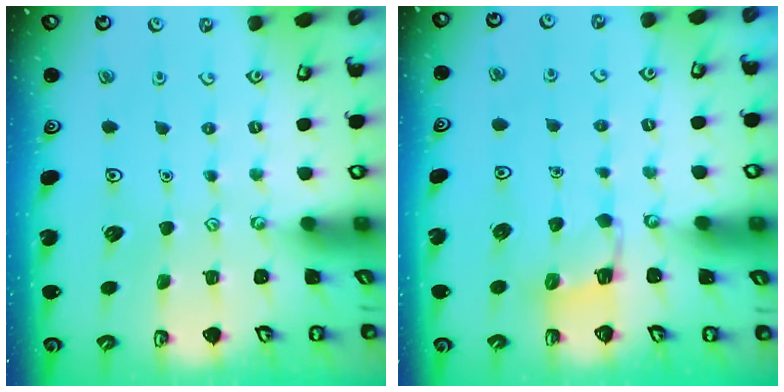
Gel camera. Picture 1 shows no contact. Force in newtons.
{"total": 3.3, "press": 3.2, "slide": 0.6}